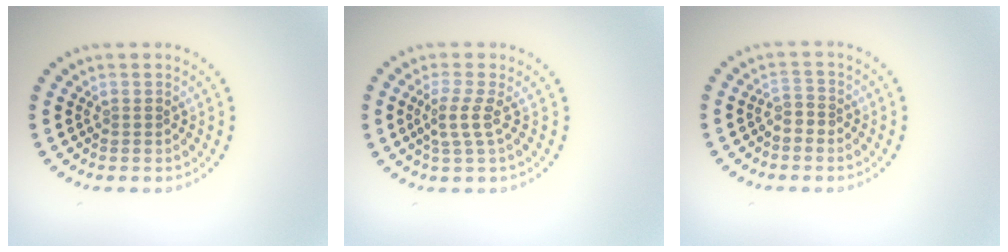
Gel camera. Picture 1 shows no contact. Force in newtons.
{"total": 2.1, "press": 1.5, "slide": 1.4}
{"total": 1.5, "press": 1.2, "slide": 0.8}